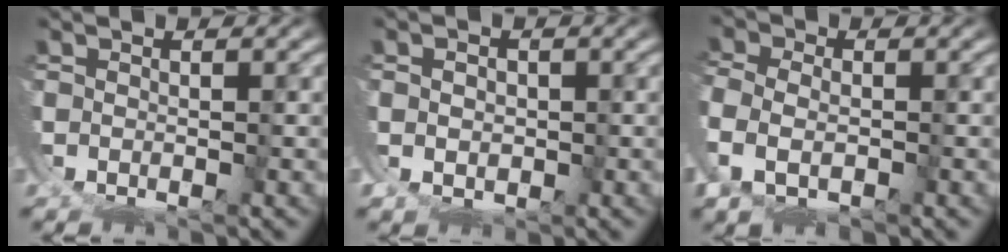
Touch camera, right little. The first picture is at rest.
{"total": 1.3, "force": [1.3, -0.3, 0.0], "torque": [-0.002, -0.005, 0.029]}
{"total": 2.9, "force": [-0.1, 2.2, 2.0], "torque": [-0.063, -0.011, 0.005]}